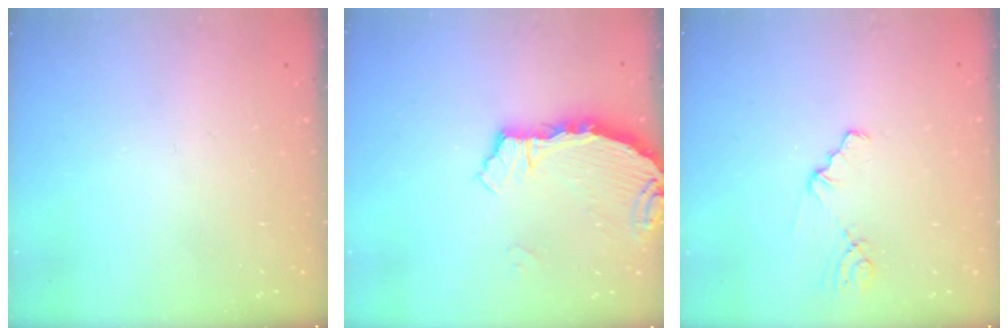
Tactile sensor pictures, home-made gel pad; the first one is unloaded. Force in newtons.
{"total": 3.9, "press": 3.9, "slide": 0.2}
{"total": 1.1, "press": 1.0, "slide": 0.2}